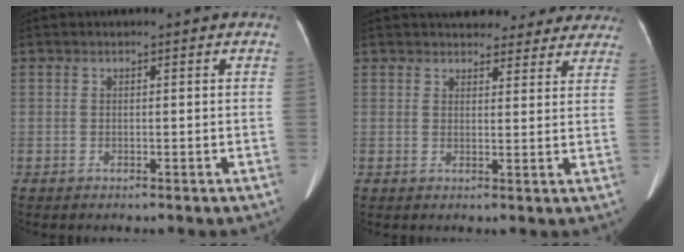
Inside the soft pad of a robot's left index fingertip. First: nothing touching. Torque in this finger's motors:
{"motor_torque": [0.56, -0.62, 0.30, 0.05]}